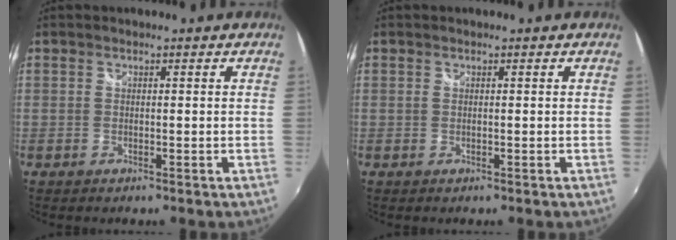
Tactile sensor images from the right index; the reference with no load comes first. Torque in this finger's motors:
{"motor_torque": [0.00, 0.00, 0.00, 0.00]}